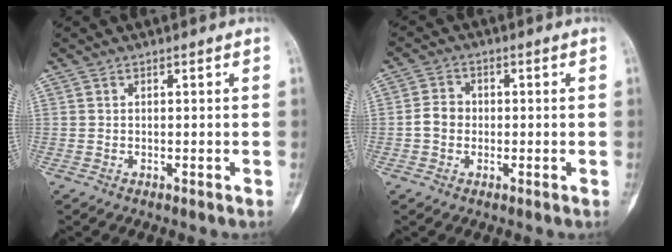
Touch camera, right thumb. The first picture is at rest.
{"total": 3.9, "force": [-0.5, 3.3, 1.9], "torque": [-0.025, 0.013, -0.016]}